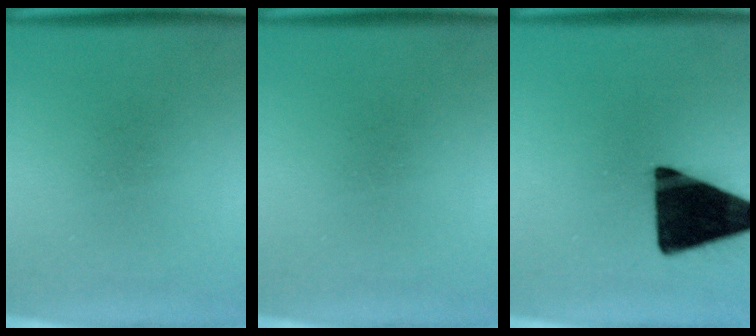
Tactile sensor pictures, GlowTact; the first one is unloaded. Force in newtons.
{"total": 0.0}
{"total": 18.9}